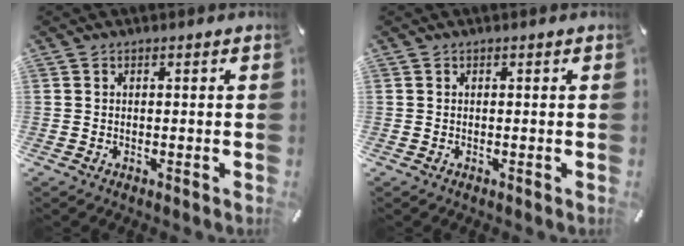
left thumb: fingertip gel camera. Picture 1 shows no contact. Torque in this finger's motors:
{"motor_torque": [-0.01, 0.00, -0.03, 0.02, 0.00]}